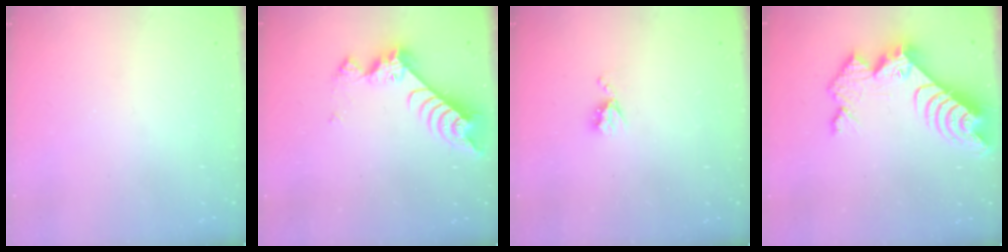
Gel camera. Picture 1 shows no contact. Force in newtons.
{"total": 7.3, "press": 7.3, "slide": 0.9}
{"total": 4.2, "press": 4.2, "slide": 0.4}
{"total": 11.6, "press": 11.5, "slide": 1.1}